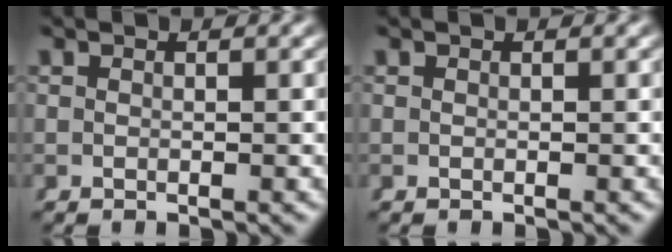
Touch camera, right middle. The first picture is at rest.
{"total": 0.0}